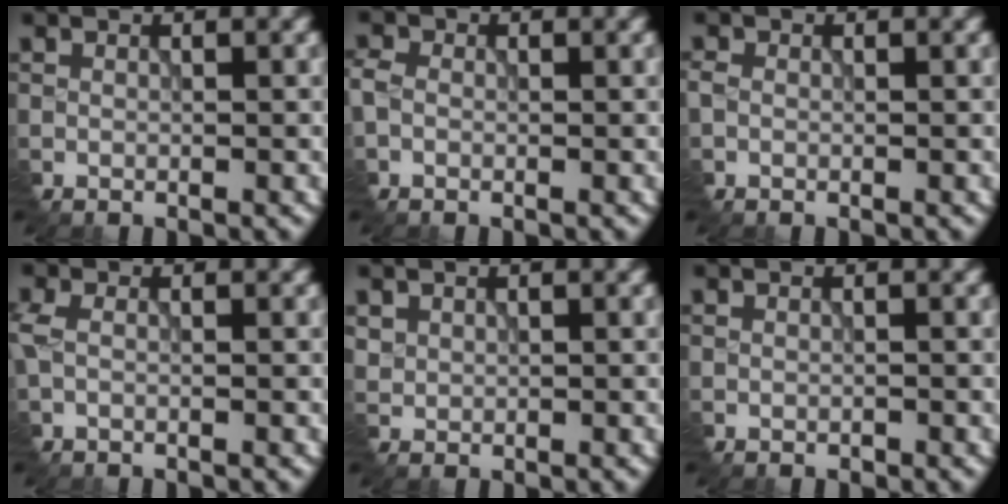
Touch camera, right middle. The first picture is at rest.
{"total": 1.9, "force": [-0.3, 1.6, 1.0], "torque": [-0.024, 0.001, -0.013]}
{"total": 1.2, "force": [-0.2, 1.0, 0.6], "torque": [-0.015, 0.000, -0.007]}
{"total": 2.2, "force": [-0.1, 1.4, 1.8], "torque": [-0.052, 0.001, -0.003]}
{"total": 1.0, "force": [0.6, 0.8, 0.0], "torque": [-0.008, -0.002, 0.018]}
{"total": 0.6, "force": [-0.4, 0.4, 0.3], "torque": [-0.007, -0.004, 0.000]}